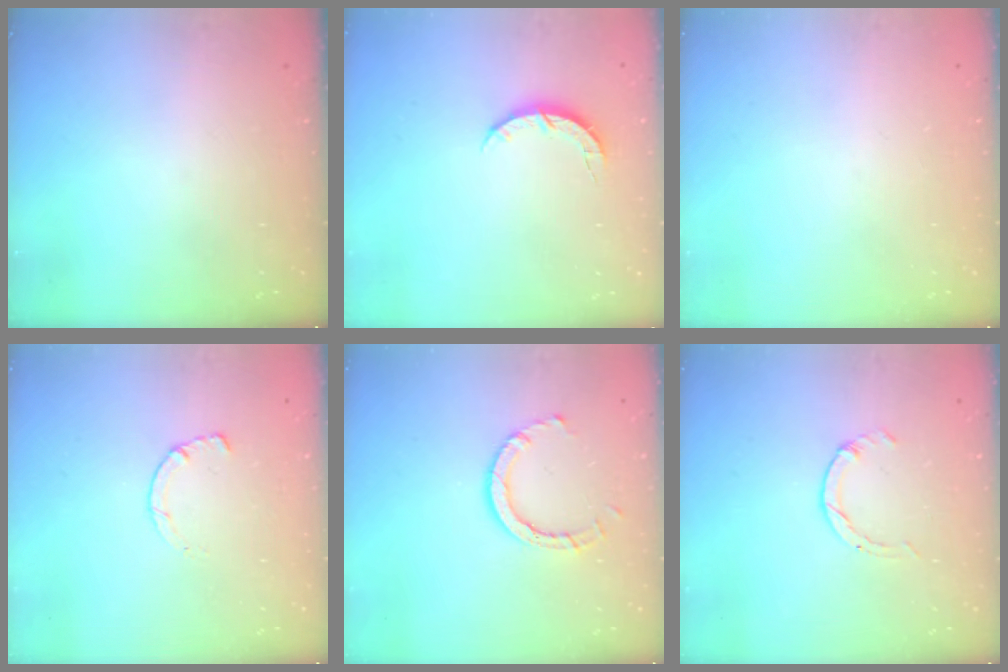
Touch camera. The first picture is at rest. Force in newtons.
{"total": 4.4, "press": 4.4, "slide": 0.5}
{"total": 0.0}
{"total": 1.8, "press": 1.7, "slide": 0.3}
{"total": 5.8, "press": 5.8, "slide": 0.2}
{"total": 0.5, "press": 0.5, "slide": 0.1}